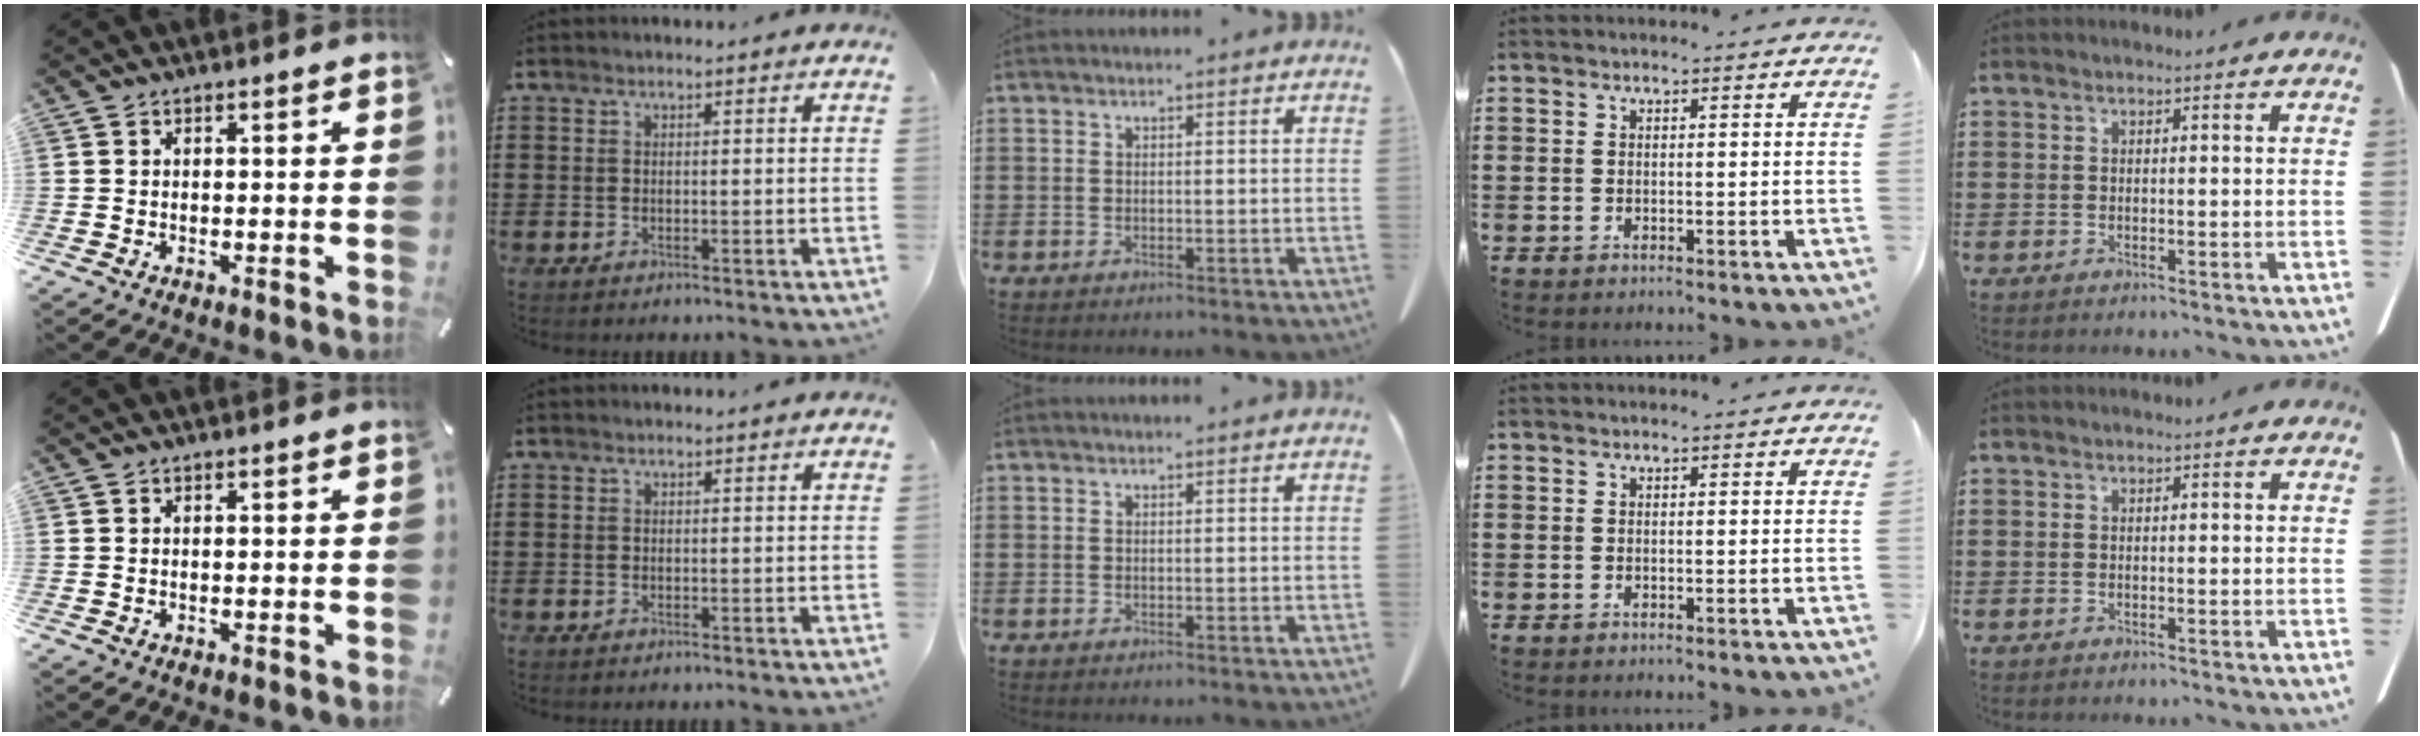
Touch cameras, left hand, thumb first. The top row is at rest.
{}